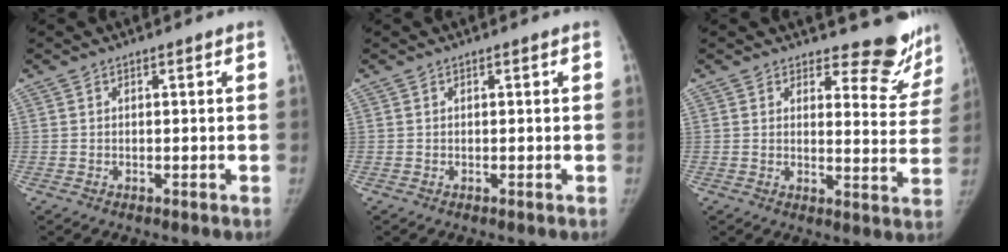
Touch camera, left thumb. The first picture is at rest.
{"total": 0.0}
{"total": 9.8, "force": [9.1, 3.3, 1.6], "torque": [0.025, -0.092, 0.090]}